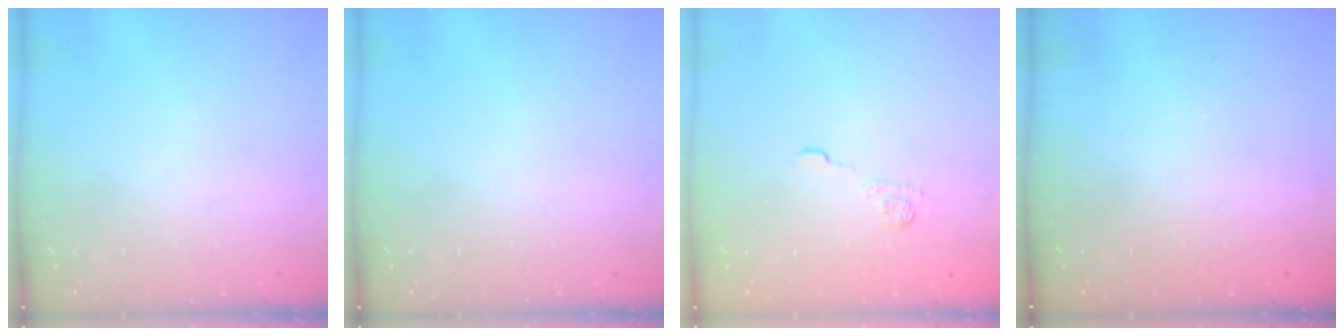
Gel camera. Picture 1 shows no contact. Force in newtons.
{"total": 0.0}
{"total": 3.8, "press": 3.6, "slide": 1.3}
{"total": 2.4, "press": 2.3, "slide": 0.8}